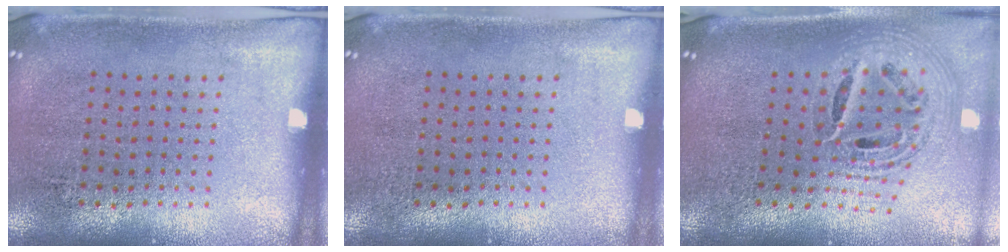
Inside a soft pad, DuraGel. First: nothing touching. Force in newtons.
{"total": 0.0}
{"total": 1.9, "press": 1.5, "slide": 1.2}